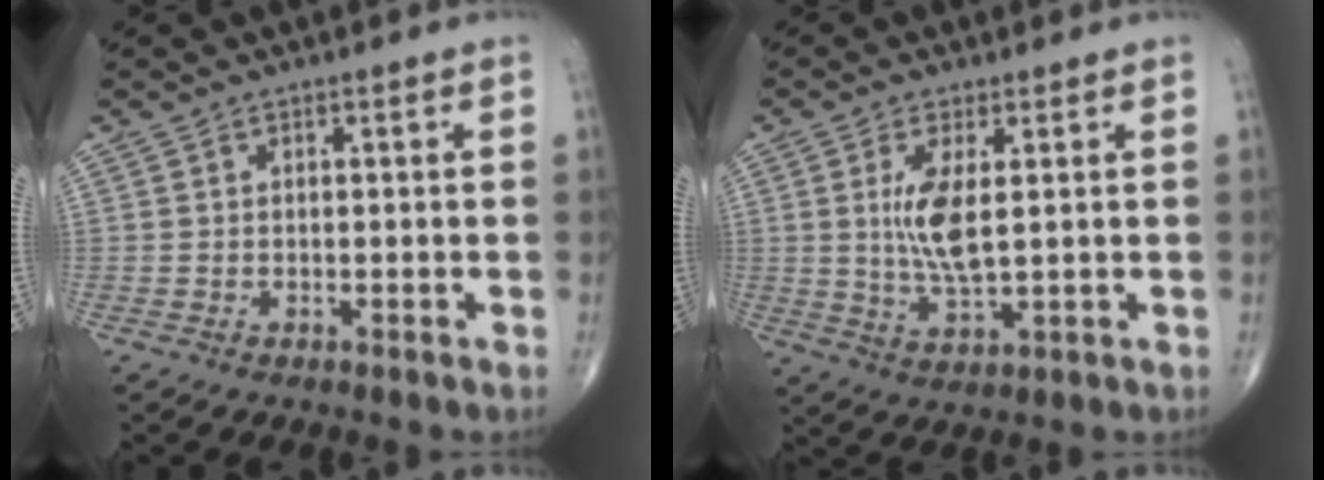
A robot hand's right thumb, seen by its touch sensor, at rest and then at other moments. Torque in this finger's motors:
{"motor_torque": [1.51, 1.45, 1.18, 0.03, 0.13]}